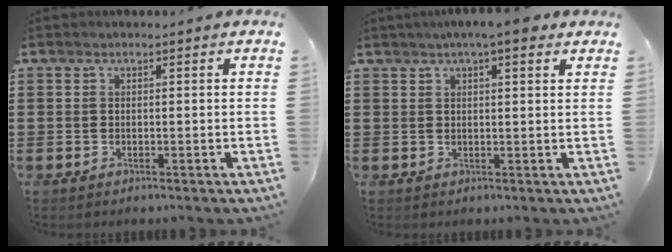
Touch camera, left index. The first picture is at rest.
{"total": 4.2, "force": [2.8, 0.7, 3.1], "torque": [-0.058, 0.005, 0.047]}